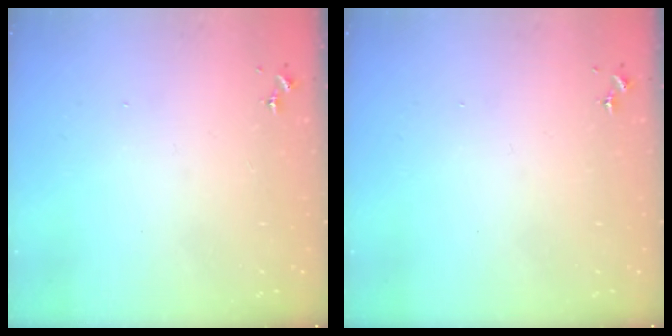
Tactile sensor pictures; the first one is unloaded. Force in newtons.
{"total": 0.0}